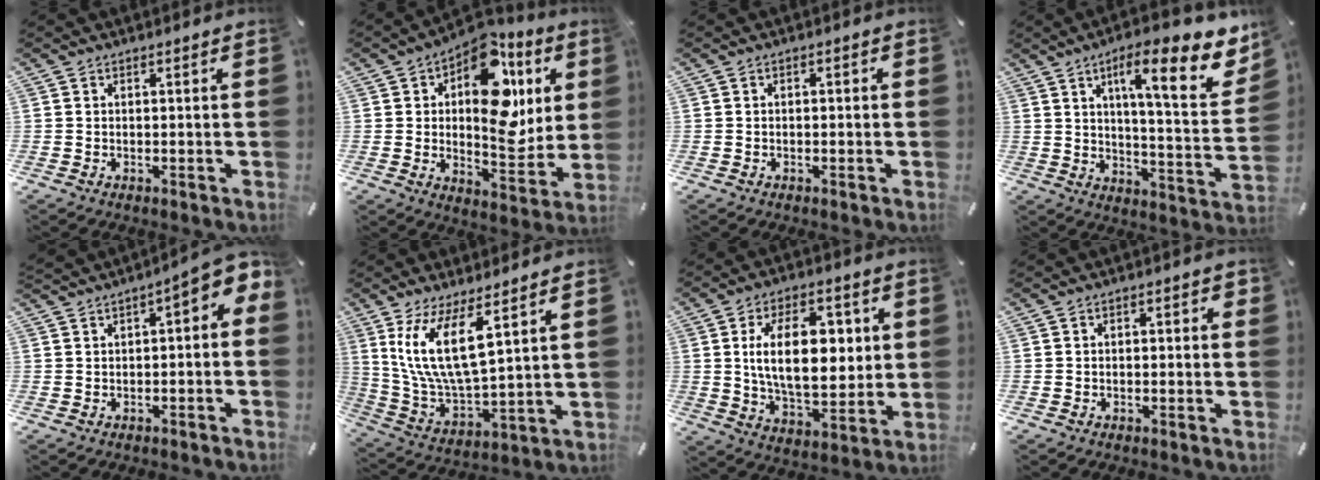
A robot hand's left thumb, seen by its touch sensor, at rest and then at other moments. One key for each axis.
{"total": 20.9, "fx": 7.5, "fy": 11.9, "fz": 15.4, "tx": -0.205, "ty": -0.048, "tz": 0.127}
{"total": 0.8, "fx": -0.5, "fy": 0.4, "fz": 0.5, "tx": -0.012, "ty": 0.001, "tz": -0.010}
{"total": 18.4, "fx": 9.9, "fy": 5.0, "fz": 14.6, "tx": -0.207, "ty": -0.059, "tz": 0.148}
{"total": 5.2, "fx": 2.0, "fy": 2.1, "fz": 4.3, "tx": -0.061, "ty": -0.019, "tz": 0.028}
{"total": 14.0, "fx": 7.0, "fy": 4.9, "fz": 11.0, "tx": -0.246, "ty": -0.030, "tz": 0.127}
{"total": 17.6, "fx": 3.1, "fy": 10.1, "fz": 14.0, "tx": -0.237, "ty": 0.004, "tz": 0.051}
{"total": 1.5, "fx": -0.9, "fy": 0.9, "fz": 0.9, "tx": -0.018, "ty": 0.007, "tz": -0.017}